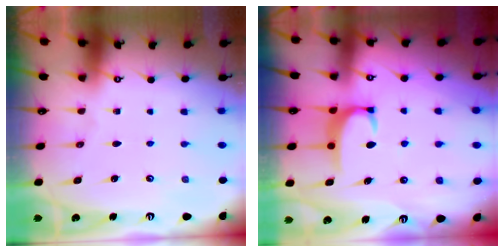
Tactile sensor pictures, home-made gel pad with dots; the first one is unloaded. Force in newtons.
{"total": 2.8, "press": 2.8, "slide": 0.5}